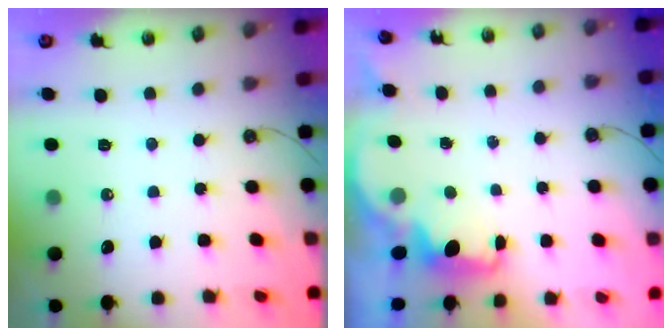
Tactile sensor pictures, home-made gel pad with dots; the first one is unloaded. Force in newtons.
{"total": 2.0, "press": 1.8, "slide": 0.8}